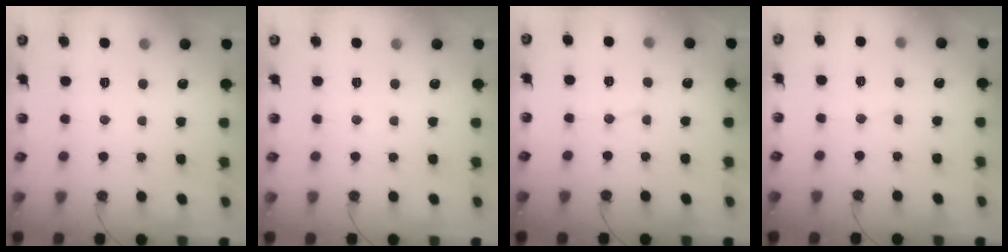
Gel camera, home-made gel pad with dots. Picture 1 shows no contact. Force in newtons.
{"total": 0.0}
{"total": 5.7, "press": 5.7, "slide": 0.4}
{"total": 3.4, "press": 3.3, "slide": 0.4}